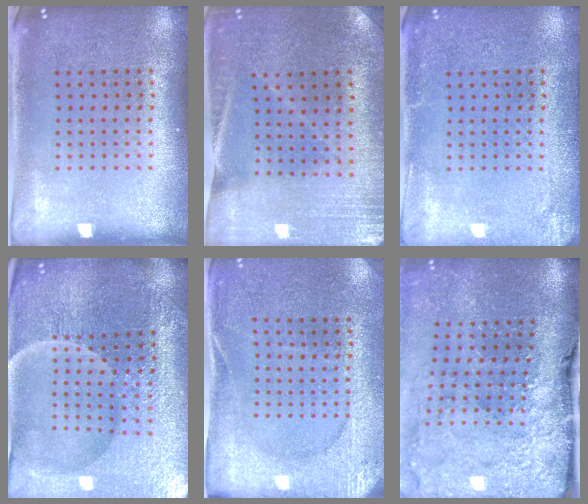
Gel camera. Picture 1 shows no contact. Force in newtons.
{"total": 0.5, "press": 0.5, "slide": 0.0}
{"total": 2.1, "press": 2.1, "slide": 0.2}
{"total": 5.0, "press": 4.9, "slide": 1.3}
{"total": 2.6, "press": 2.5, "slide": 0.5}
{"total": 4.7, "press": 3.6, "slide": 3.0}